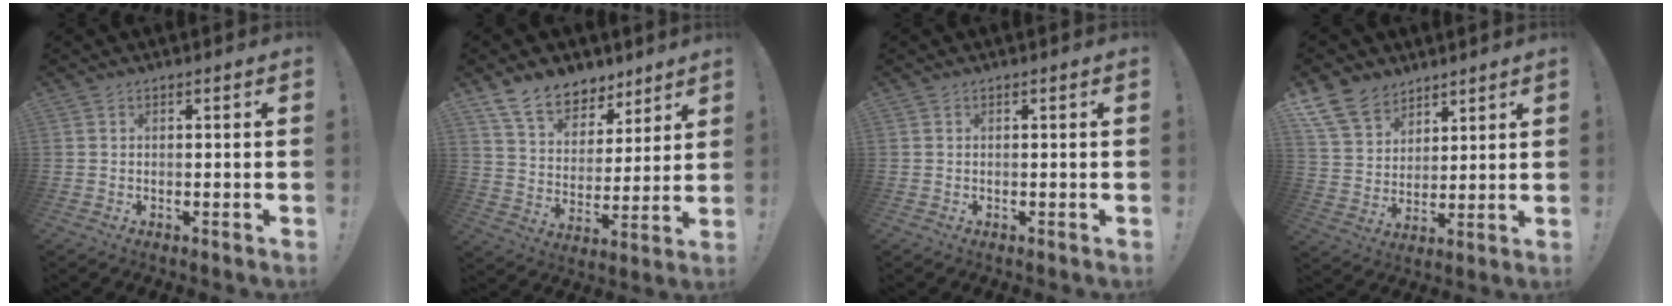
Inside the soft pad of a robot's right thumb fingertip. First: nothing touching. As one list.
[{"total": 12.9, "force": [9.8, 7.2, 4.3], "torque": [-0.082, -0.067, 0.187]}, {"total": 0.0}, {"total": 12.2, "force": [8.7, 7.8, 3.6], "torque": [-0.069, -0.060, 0.174]}]